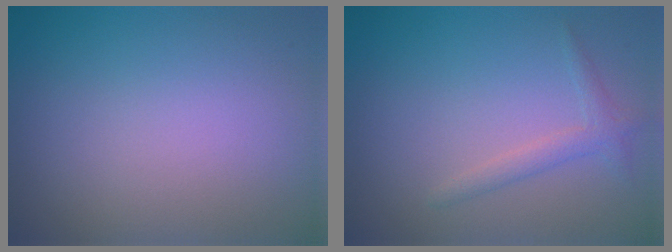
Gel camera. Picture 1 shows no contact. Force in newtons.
{"total": 1.5, "press": 1.5, "slide": 0.0}